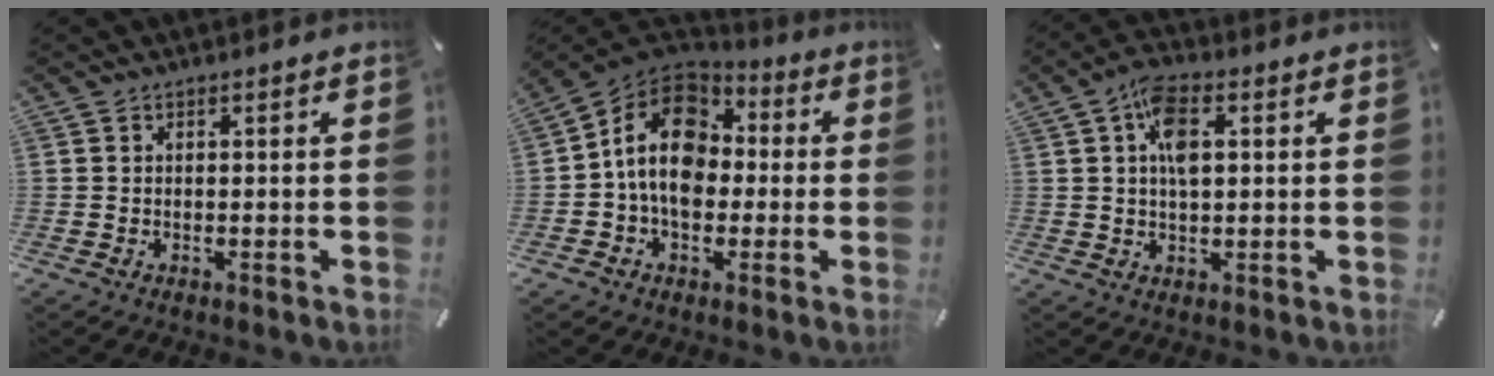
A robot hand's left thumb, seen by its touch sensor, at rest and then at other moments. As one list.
[{"total": 14.1, "force": [0.0, 11.1, 8.8], "torque": [-0.162, 0.016, 0.001]}, {"total": 7.3, "force": [1.8, 3.8, 6.0], "torque": [-0.106, 0.006, 0.030]}]